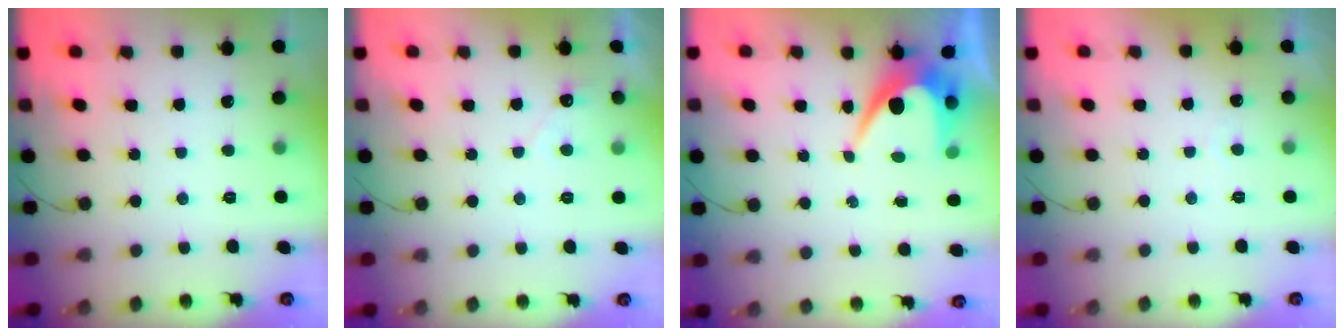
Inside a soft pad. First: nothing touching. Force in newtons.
{"total": 2.9, "press": 2.9, "slide": 0.1}
{"total": 6.1, "press": 6.1, "slide": 0.5}
{"total": 1.7, "press": 1.6, "slide": 0.0}